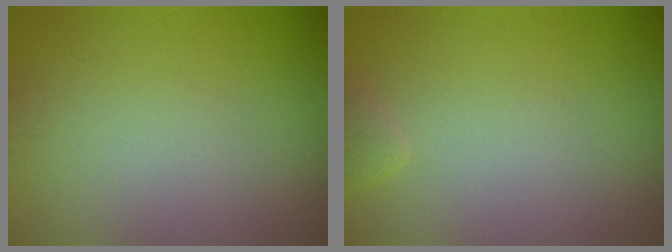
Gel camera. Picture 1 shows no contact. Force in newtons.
{"total": 0.8, "press": 0.8, "slide": 0.1}